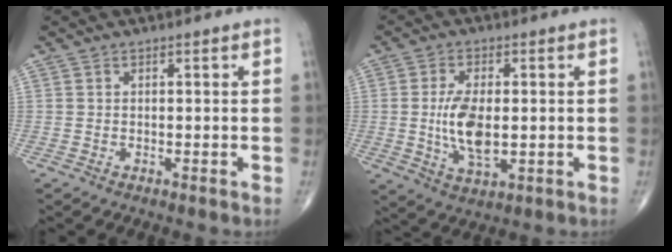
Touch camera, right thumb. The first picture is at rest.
{"total": 9.3, "force": [-0.2, 4.4, 8.2], "torque": [-0.156, -0.011, 0.002]}